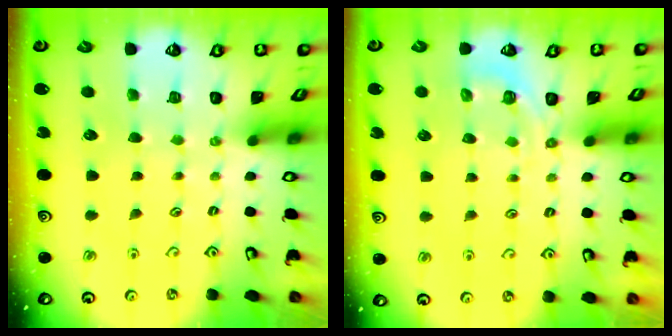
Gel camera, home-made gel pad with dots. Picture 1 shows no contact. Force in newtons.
{"total": 2.9, "press": 2.2, "slide": 1.8}